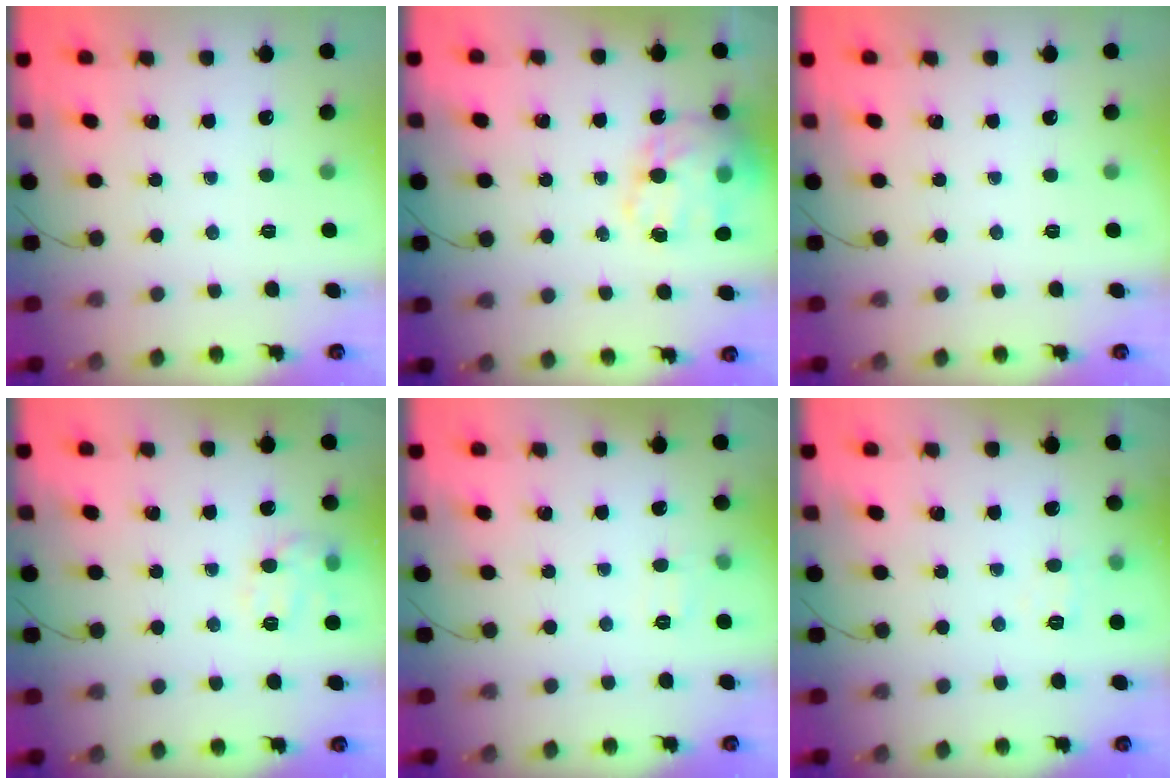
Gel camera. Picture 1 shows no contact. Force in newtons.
{"total": 19.9, "press": 19.4, "slide": 4.2}
{"total": 0.0}
{"total": 9.3, "press": 9.3, "slide": 0.1}
{"total": 3.1, "press": 2.7, "slide": 1.5}
{"total": 4.4, "press": 4.1, "slide": 1.6}